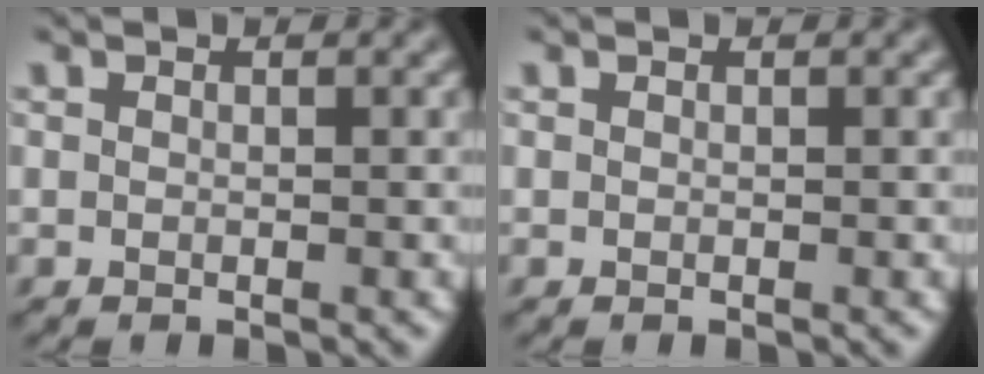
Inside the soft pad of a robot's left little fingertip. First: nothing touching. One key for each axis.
{"total": 0.0}